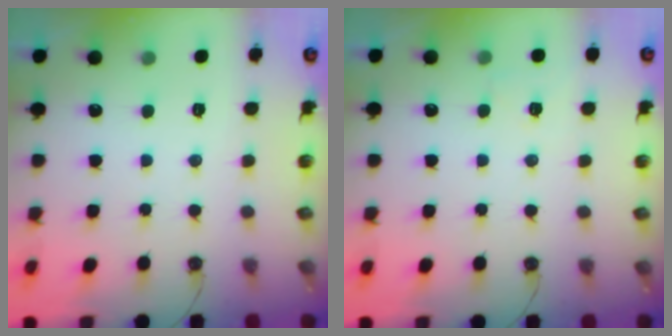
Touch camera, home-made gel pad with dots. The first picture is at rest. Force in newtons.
{"total": 4.1, "press": 3.3, "slide": 2.5}